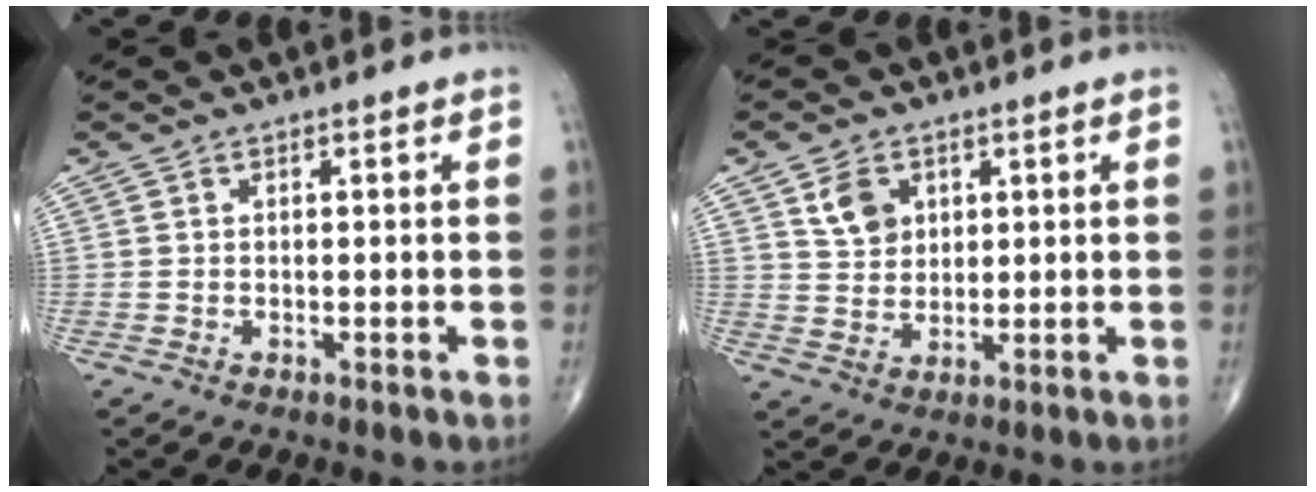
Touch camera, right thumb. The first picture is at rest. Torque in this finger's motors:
{"motor_torque": [-0.60, 0.68, 0.01, -0.03, 0.02]}